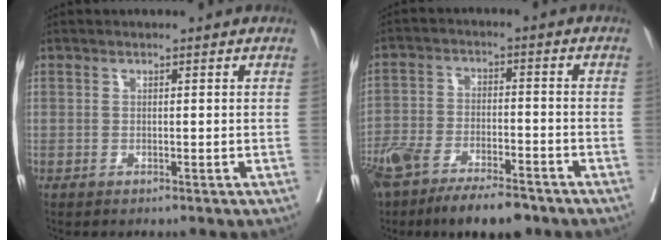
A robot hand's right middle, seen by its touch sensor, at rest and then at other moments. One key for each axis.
{"total": 14.2, "fx": -10.4, "fy": 4.5, "fz": 8.6, "tx": -0.167, "ty": -0.013, "tz": -0.177}